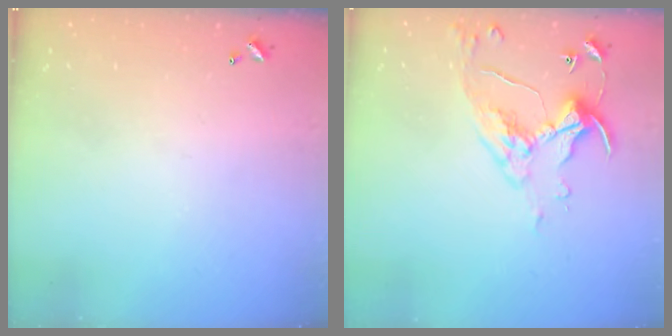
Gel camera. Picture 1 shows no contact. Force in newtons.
{"total": 6.8, "press": 6.7, "slide": 0.8}